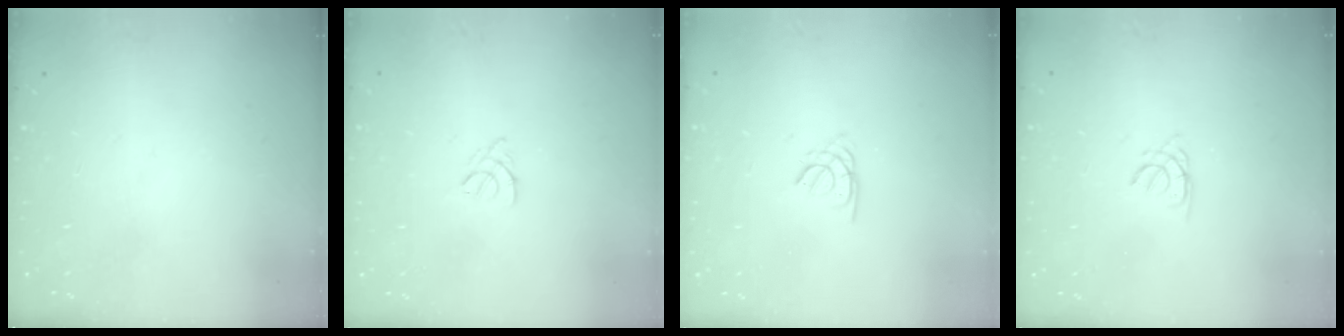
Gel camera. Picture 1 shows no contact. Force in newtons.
{"total": 2.0, "press": 1.9, "slide": 0.5}
{"total": 1.4, "press": 1.4, "slide": 0.4}
{"total": 0.5, "press": 0.4, "slide": 0.3}